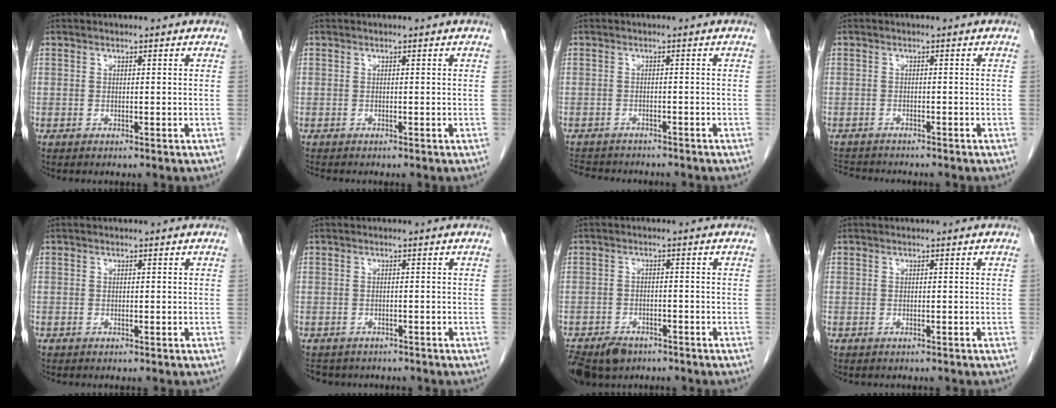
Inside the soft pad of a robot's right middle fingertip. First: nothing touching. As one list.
[{"total": 0.9, "force": [-0.8, 0.1, 0.3], "torque": [-0.008, -0.002, -0.014]}, {"total": 8.8, "force": [-7.8, 2.8, 2.8], "torque": [-0.058, -0.004, -0.107]}, {"total": 5.8, "force": [-5.5, 1.1, 1.6], "torque": [-0.026, -0.007, -0.084]}, {"total": 0.0}, {"total": 5.7, "force": [-5.0, 2.6, 1.1], "torque": [-0.014, 0.000, -0.063]}, {"total": 9.2, "force": [-6.6, 5.2, 3.6], "torque": [-0.084, -0.013, -0.102]}, {"total": 0.6, "force": [-0.5, 0.3, 0.1], "torque": [-0.008, 0.001, -0.008]}]